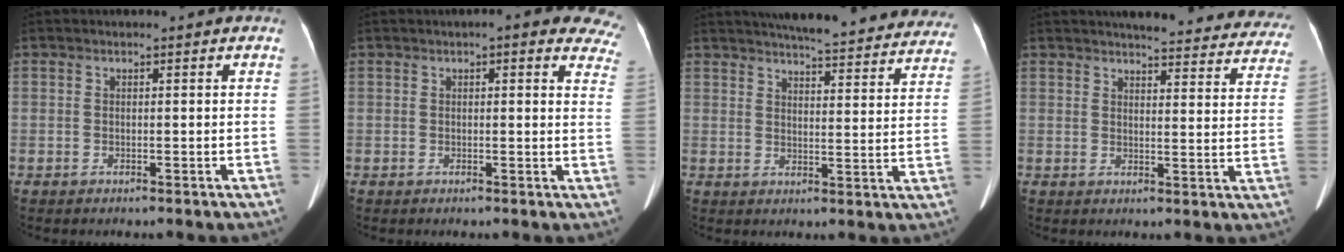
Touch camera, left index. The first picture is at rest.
{"total": 10.6, "force": [8.1, 2.9, 6.2], "torque": [-0.042, -0.003, 0.063]}
{"total": 26.7, "force": [24.1, 4.2, 10.7], "torque": [-0.151, -0.033, 0.283]}
{"total": 22.9, "force": [21.2, 4.3, 7.5], "torque": [-0.078, -0.052, 0.231]}